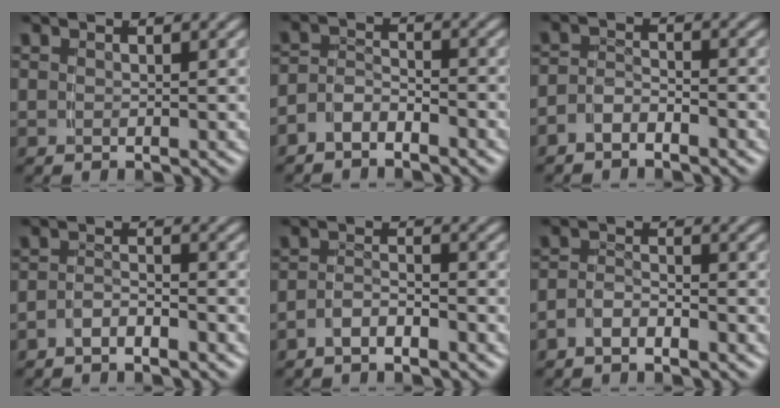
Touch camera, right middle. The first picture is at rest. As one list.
[{"total": 3.4, "force": [-2.6, 1.8, 1.1], "torque": [-0.021, -0.010, -0.047]}, {"total": 2.8, "force": [-2.3, 1.3, 0.8], "torque": [-0.018, -0.009, -0.041]}, {"total": 2.4, "force": [-2.3, 0.5, 0.7], "torque": [-0.011, -0.004, -0.040]}, {"total": 2.5, "force": [-2.2, 0.6, 0.9], "torque": [-0.014, -0.005, -0.040]}, {"total": 2.5, "force": [-2.0, 1.2, 0.9], "torque": [-0.020, -0.008, -0.036]}]